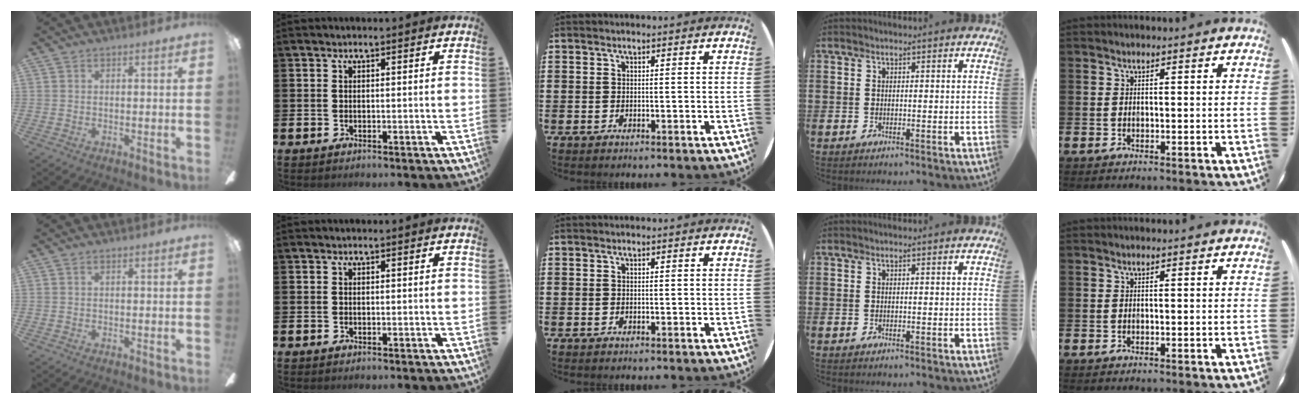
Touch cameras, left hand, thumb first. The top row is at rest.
{}